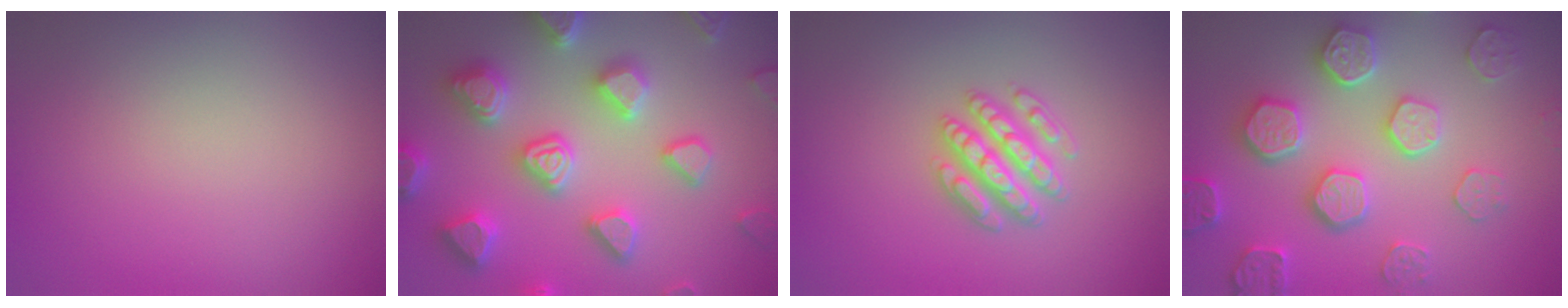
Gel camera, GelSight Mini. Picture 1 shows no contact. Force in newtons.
{"total": 7.4, "press": 7.3, "slide": 1.6}
{"total": 3.5, "press": 3.4, "slide": 0.8}
{"total": 5.3, "press": 5.1, "slide": 1.6}